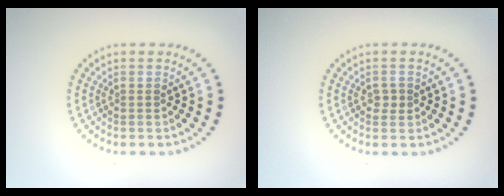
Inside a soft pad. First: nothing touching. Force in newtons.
{"total": 1.1, "press": 1.0, "slide": 0.2}